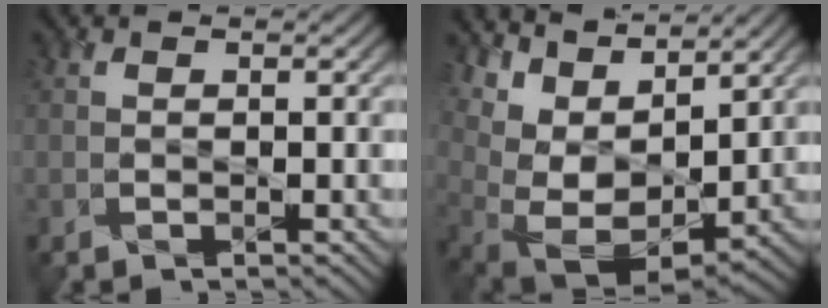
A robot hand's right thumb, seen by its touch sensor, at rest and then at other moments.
{"total": 11.5, "force": [7.7, 5.1, 6.8], "torque": [-0.168, 0.024, 0.144]}